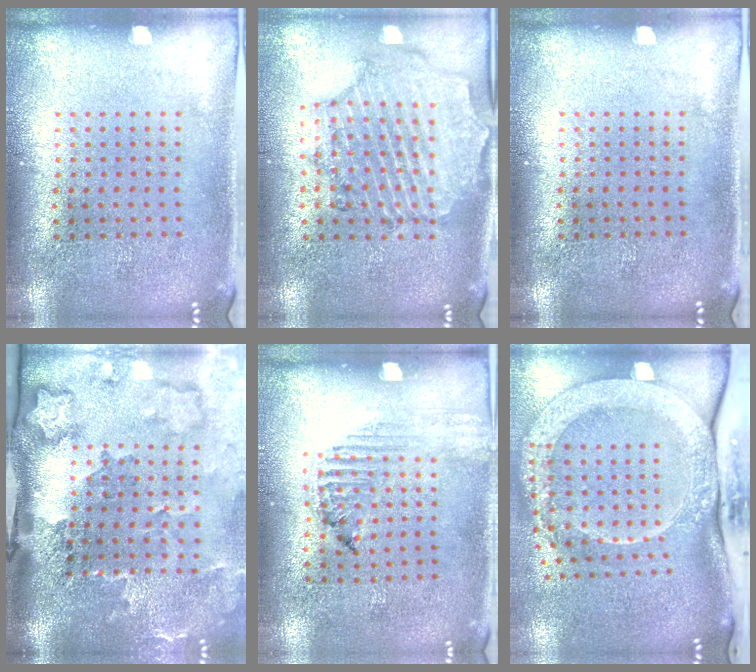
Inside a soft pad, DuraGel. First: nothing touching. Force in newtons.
{"total": 1.2, "press": 1.1, "slide": 0.3}
{"total": 0.0}
{"total": 3.5, "press": 2.3, "slide": 2.6}
{"total": 1.2, "press": 1.1, "slide": 0.2}
{"total": 3.3, "press": 2.3, "slide": 2.4}